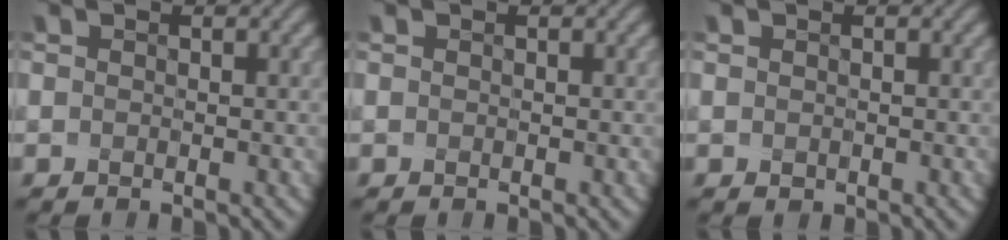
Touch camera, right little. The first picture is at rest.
{"total": 0.0}
{"total": 0.7, "force": [0.1, 0.6, 0.4], "torque": [-0.002, -0.001, 0.002]}